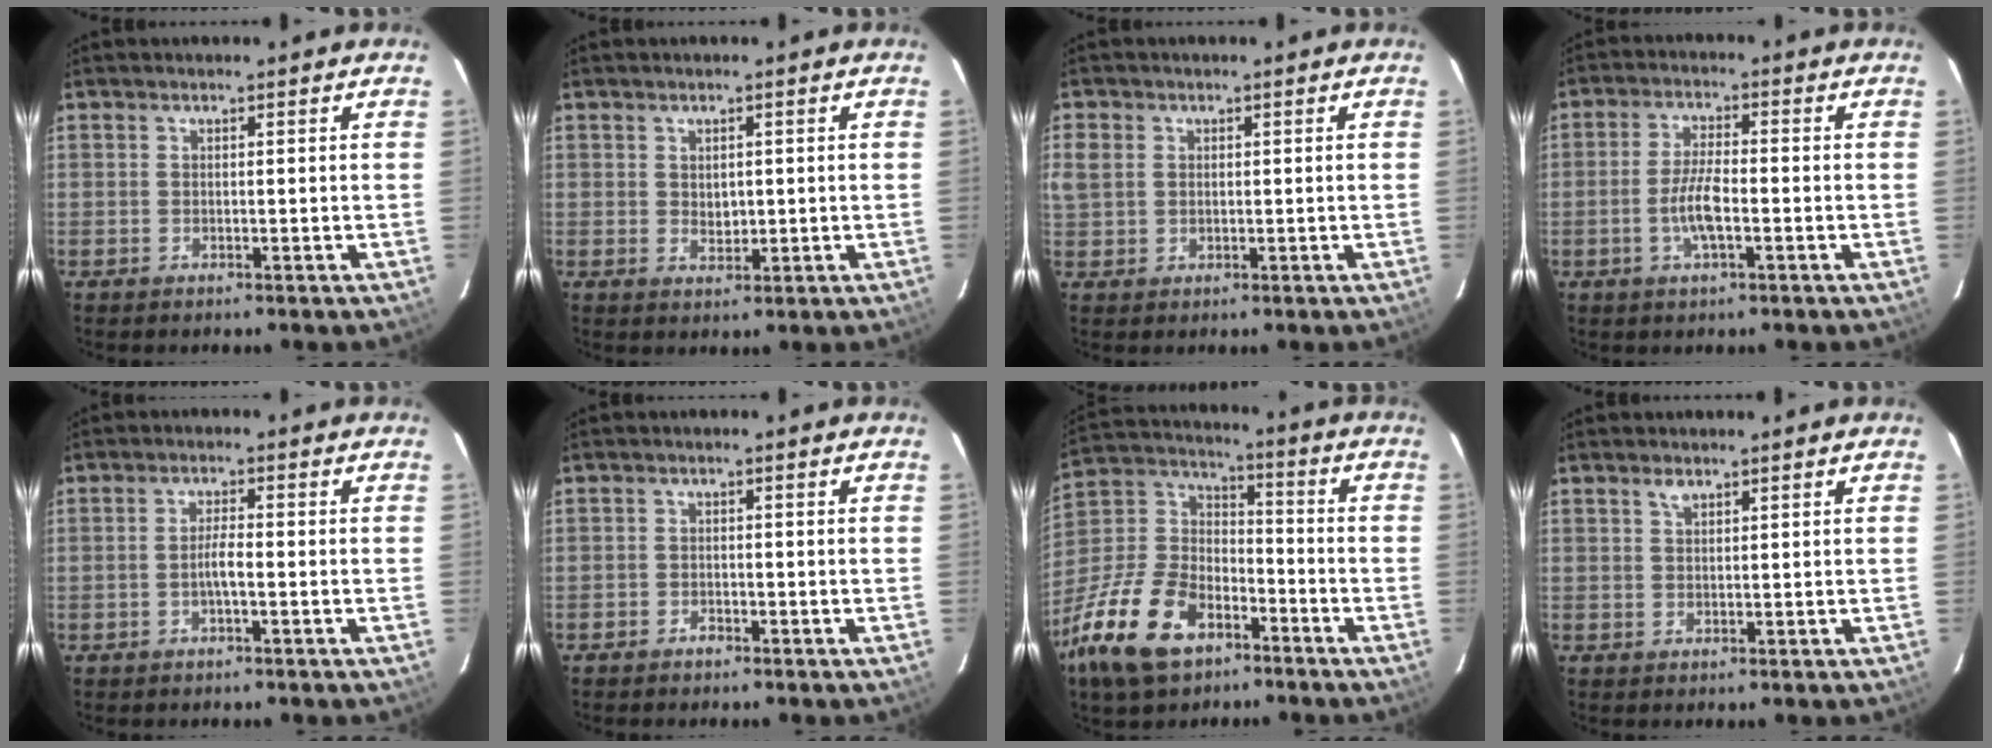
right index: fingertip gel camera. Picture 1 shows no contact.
{"total": 2.3, "force": [0.3, 1.8, 1.3], "torque": [-0.019, -0.001, 0.008]}
{"total": 4.6, "force": [0.8, 3.9, 2.2], "torque": [-0.049, 0.005, 0.018]}
{"total": 5.8, "force": [-1.9, 1.5, 5.3], "torque": [-0.110, 0.001, -0.037]}
{"total": 2.6, "force": [-1.0, 0.4, 2.4], "torque": [-0.047, 0.002, -0.018]}
{"total": 1.6, "force": [-1.3, 0.8, 0.2], "torque": [-0.009, 0.002, -0.027]}
{"total": 21.1, "force": [-12.2, 12.1, 12.3], "torque": [-0.284, 0.005, -0.220]}
{"total": 1.4, "force": [0.9, 0.7, 0.7], "torque": [-0.013, 0.003, 0.017]}